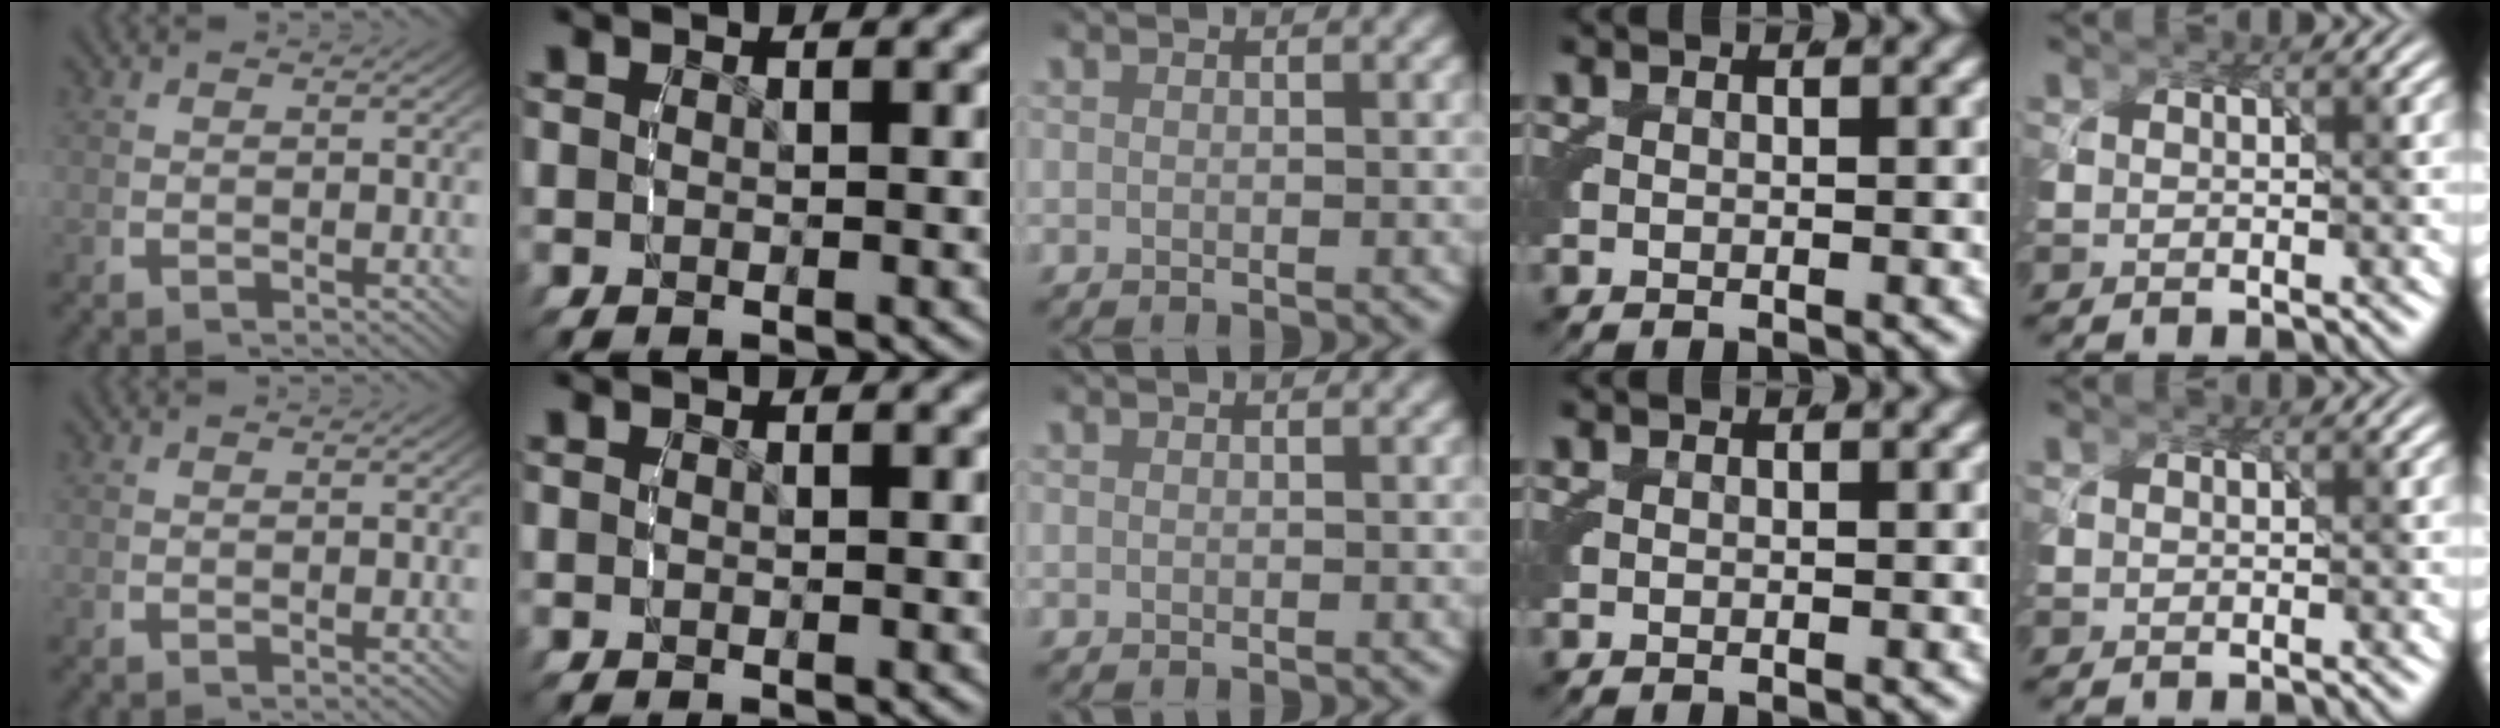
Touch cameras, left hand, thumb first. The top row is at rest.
{}